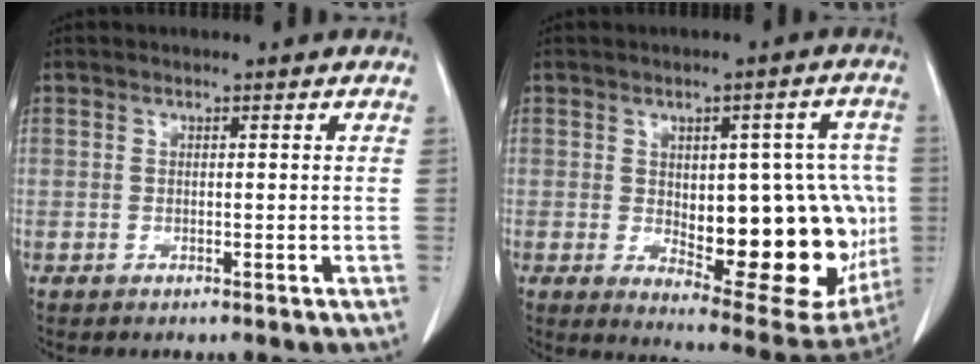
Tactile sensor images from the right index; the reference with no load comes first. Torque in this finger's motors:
{"motor_torque": [0.90, 0.17, 0.33, 0.06]}